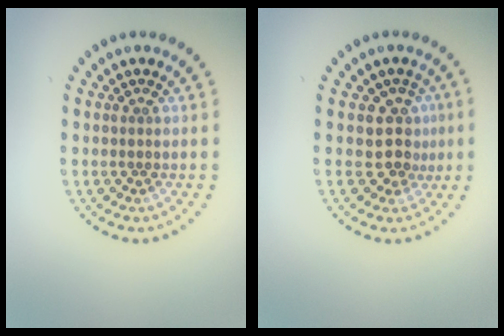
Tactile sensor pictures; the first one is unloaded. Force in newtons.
{"total": 2.9, "press": 2.5, "slide": 1.5}